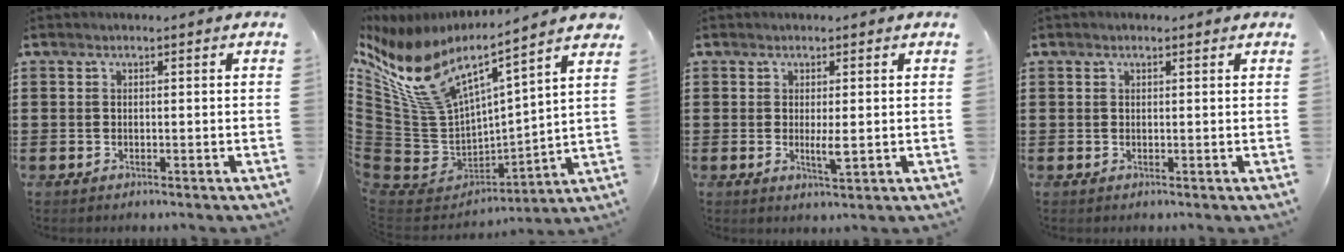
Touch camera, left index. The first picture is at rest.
{"total": 10.2, "force": [7.1, 3.0, 6.6], "torque": [-0.179, -0.070, 0.117]}
{"total": 2.9, "force": [0.0, 0.5, 2.9], "torque": [-0.052, -0.003, 0.000]}
{"total": 0.6, "force": [0.4, 0.2, 0.4], "torque": [-0.008, 0.002, 0.007]}